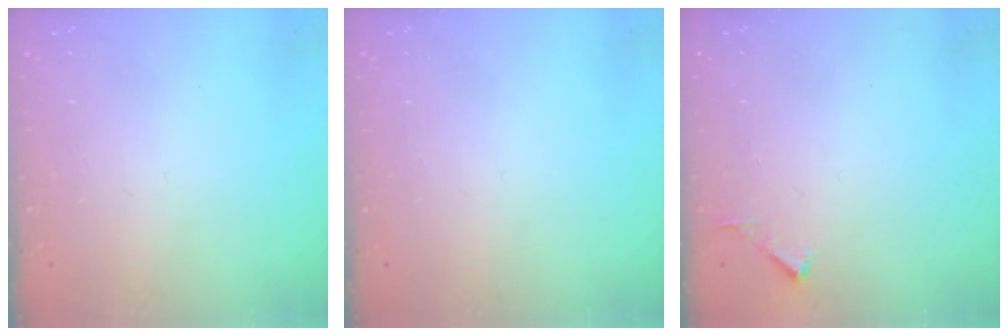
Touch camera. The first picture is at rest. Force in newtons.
{"total": 0.0}
{"total": 2.8, "press": 2.8, "slide": 0.3}